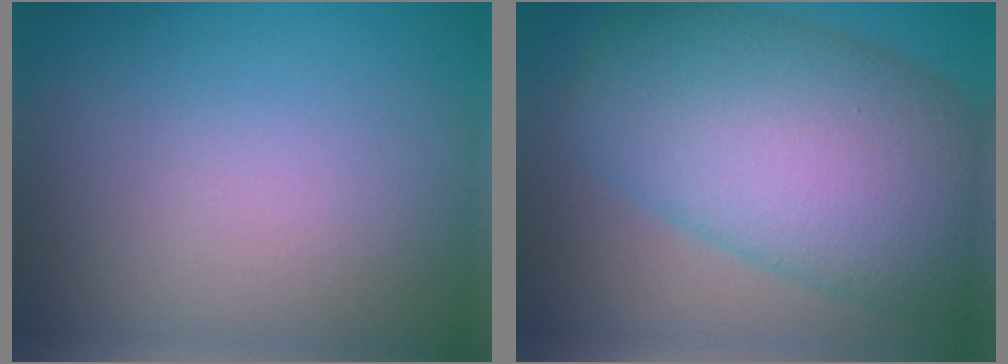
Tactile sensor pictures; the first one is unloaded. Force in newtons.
{"total": 13.4, "press": 13.4, "slide": 0.4}